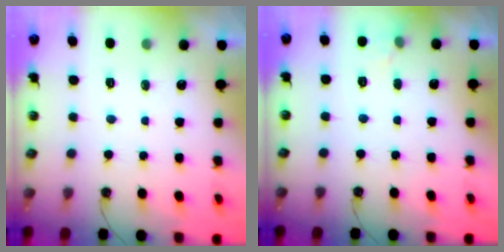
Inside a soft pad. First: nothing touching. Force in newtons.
{"total": 4.9, "press": 4.8, "slide": 0.5}